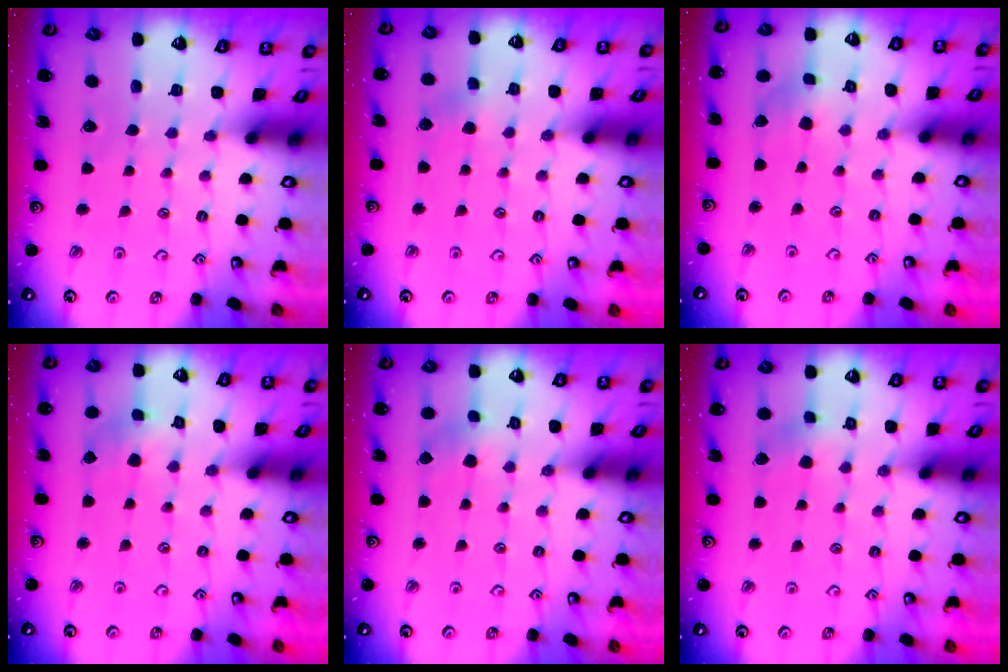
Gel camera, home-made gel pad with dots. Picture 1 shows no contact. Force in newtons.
{"total": 2.2, "press": 2.2, "slide": 0.3}
{"total": 2.2, "press": 2.1, "slide": 0.6}
{"total": 3.2, "press": 3.2, "slide": 0.3}
{"total": 2.7, "press": 2.6, "slide": 0.7}
{"total": 4.1, "press": 4.1, "slide": 0.3}